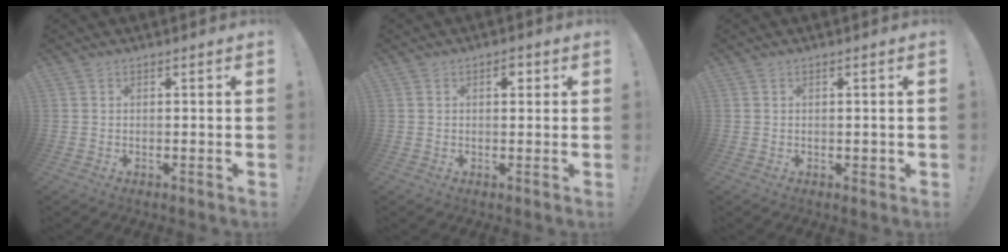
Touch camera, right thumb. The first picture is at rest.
{"total": 2.3, "force": [0.9, 1.4, 1.7], "torque": [-0.012, -0.002, 0.009]}
{"total": 1.0, "force": [0.1, 0.7, 0.7], "torque": [-0.003, 0.001, 0.000]}